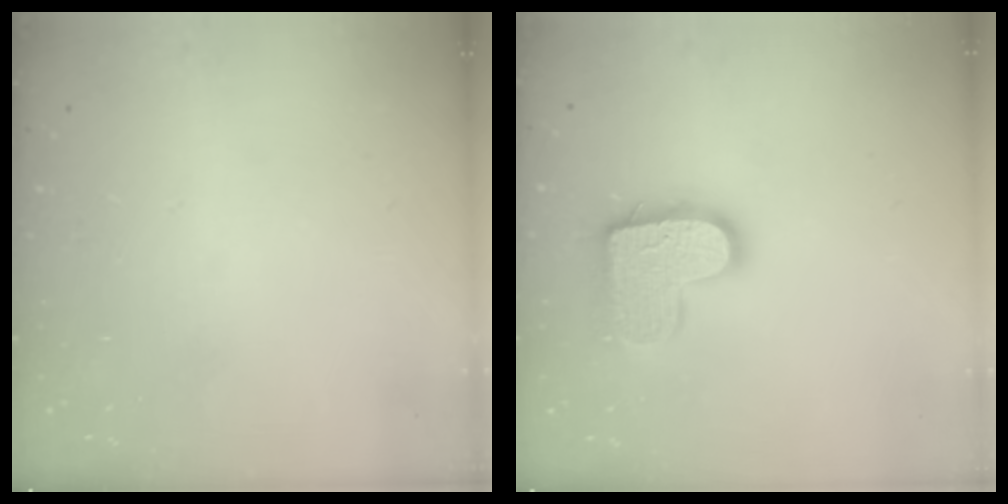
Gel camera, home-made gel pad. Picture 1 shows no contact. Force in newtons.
{"total": 14.2, "press": 14.2, "slide": 0.8}